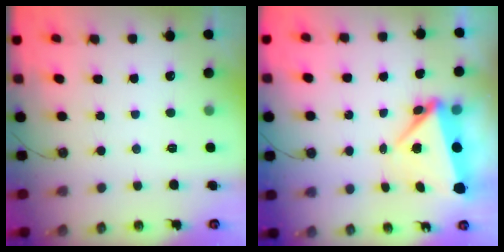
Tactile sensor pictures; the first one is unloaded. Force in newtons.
{"total": 7.2, "press": 7.1, "slide": 1.0}